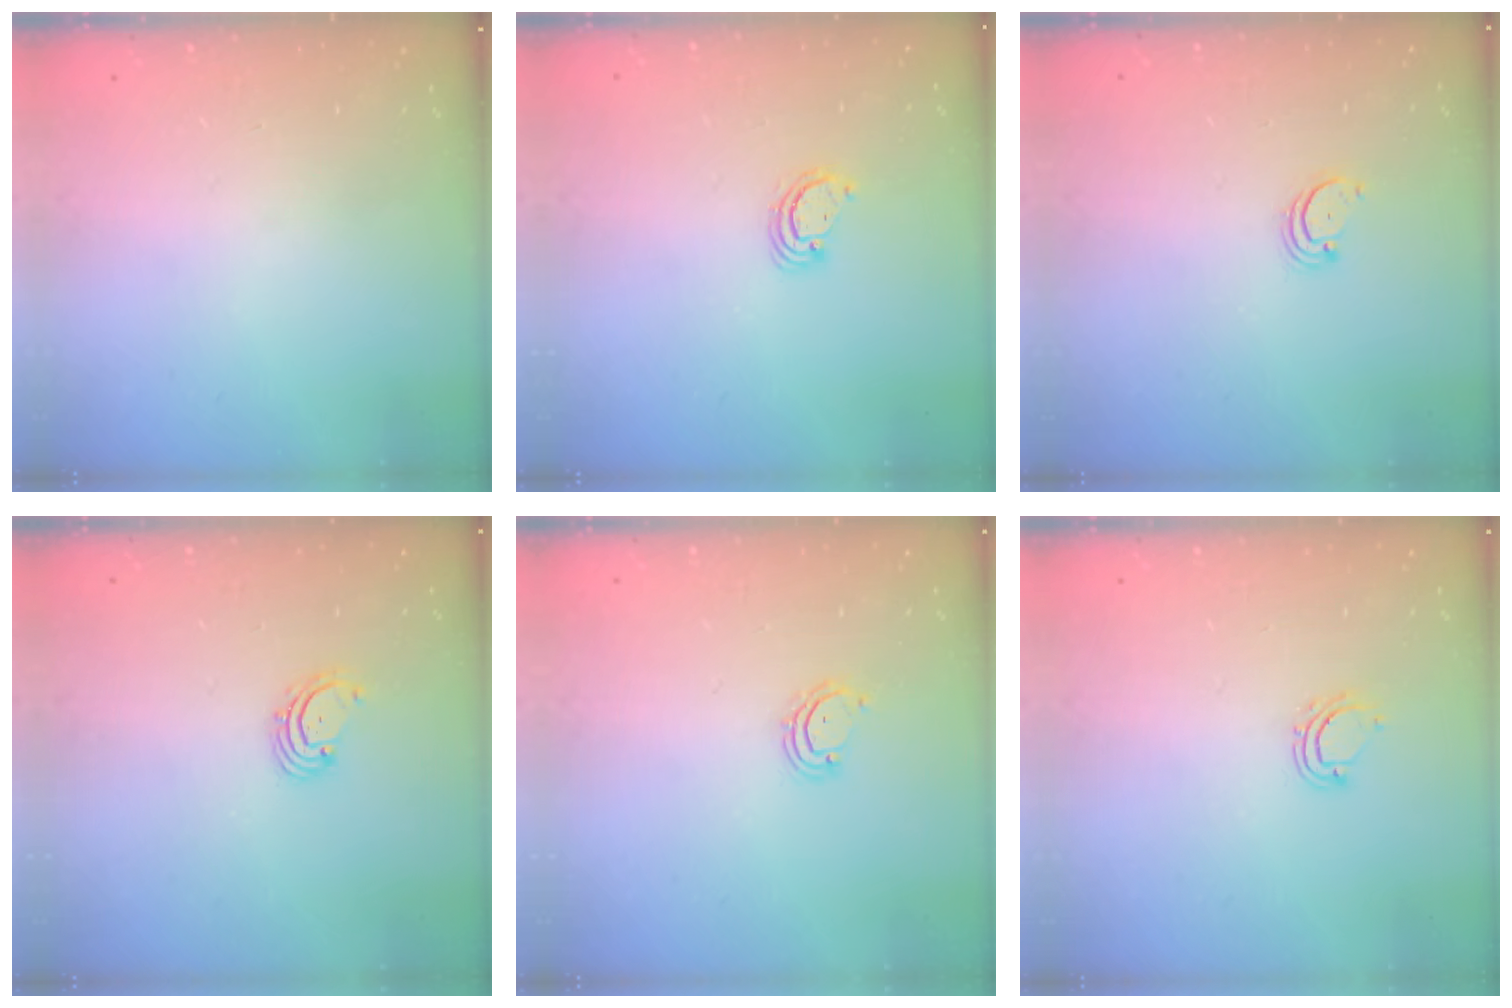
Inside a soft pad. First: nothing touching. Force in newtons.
{"total": 2.9, "press": 2.9, "slide": 0.3}
{"total": 2.2, "press": 2.2, "slide": 0.2}
{"total": 2.0, "press": 1.9, "slide": 0.6}
{"total": 3.5, "press": 3.5, "slide": 0.2}
{"total": 5.4, "press": 5.4, "slide": 0.4}